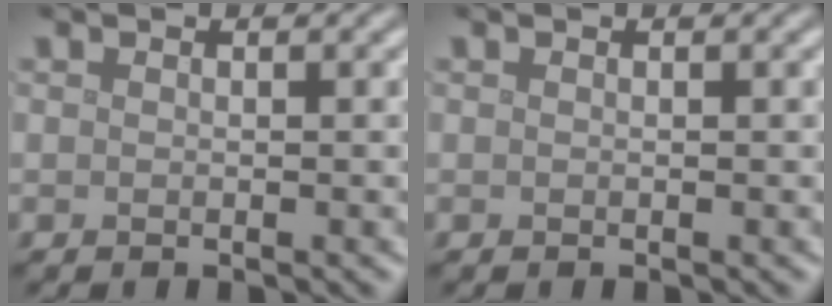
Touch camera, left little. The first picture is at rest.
{"total": 0.0}